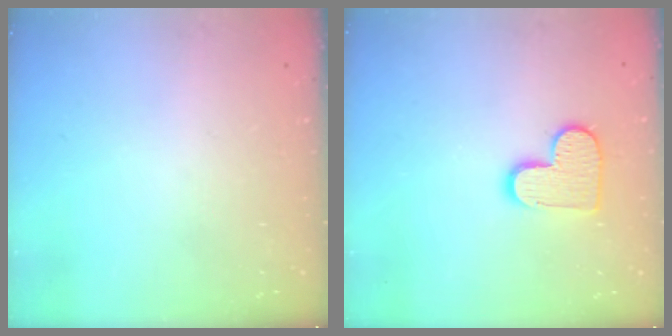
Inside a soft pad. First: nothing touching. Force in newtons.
{"total": 10.5, "press": 10.5, "slide": 0.5}